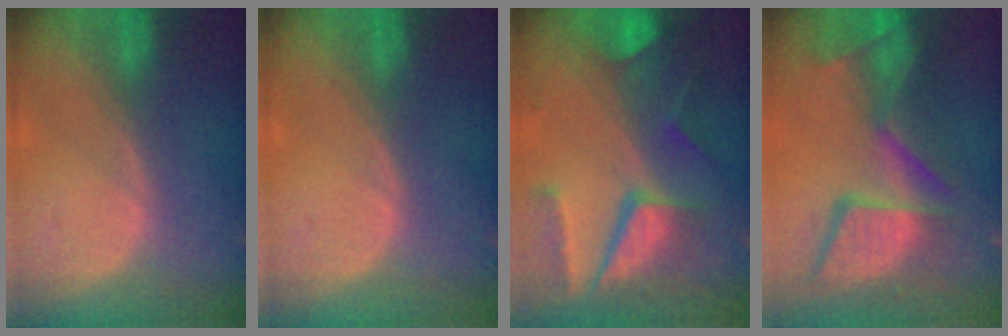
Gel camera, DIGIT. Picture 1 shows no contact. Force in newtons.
{"total": 0.0}
{"total": 10.5, "press": 8.7, "slide": 6.0}
{"total": 13.1, "press": 11.3, "slide": 6.6}